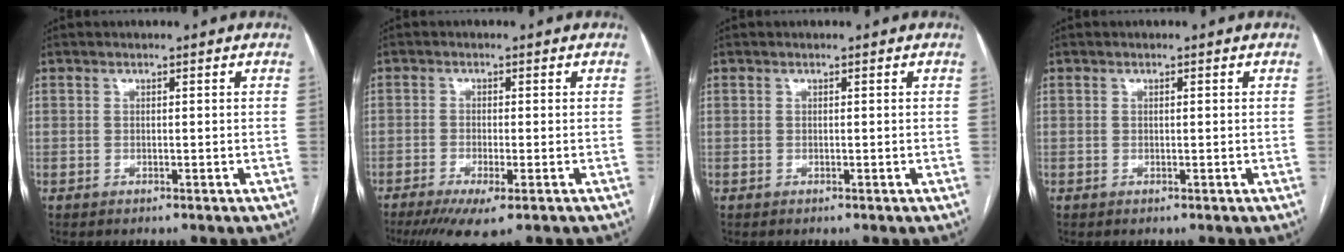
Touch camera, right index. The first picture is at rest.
{"total": 6.7, "force": [-4.2, 1.0, 5.2], "torque": [-0.083, -0.018, -0.067]}
{"total": 0.0}
{"total": 0.0}